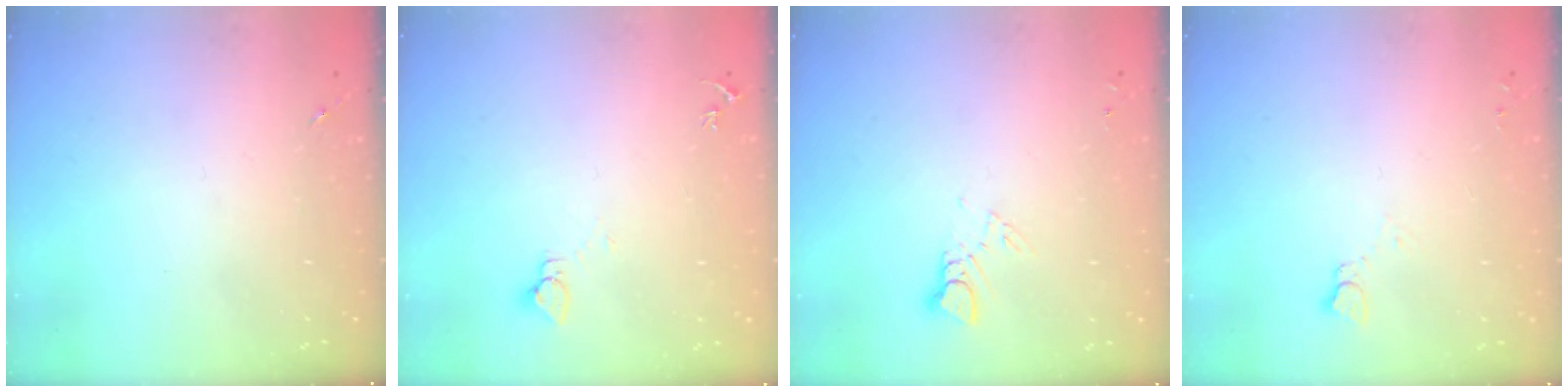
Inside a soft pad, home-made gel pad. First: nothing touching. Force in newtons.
{"total": 2.7, "press": 2.7, "slide": 0.1}
{"total": 2.9, "press": 2.9, "slide": 0.2}
{"total": 2.5, "press": 2.5, "slide": 0.2}